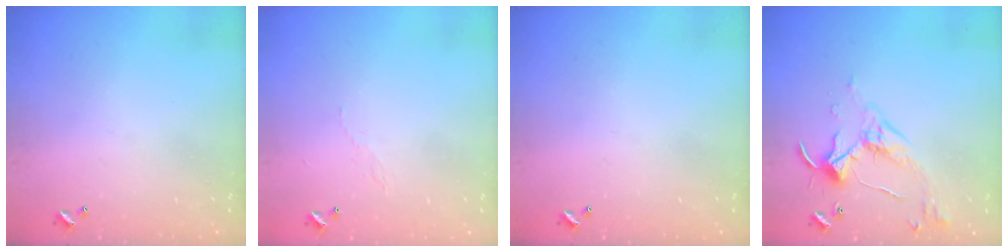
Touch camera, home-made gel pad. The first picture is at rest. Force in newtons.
{"total": 2.9, "press": 2.9, "slide": 0.5}
{"total": 0.0}
{"total": 5.0, "press": 5.0, "slide": 0.5}